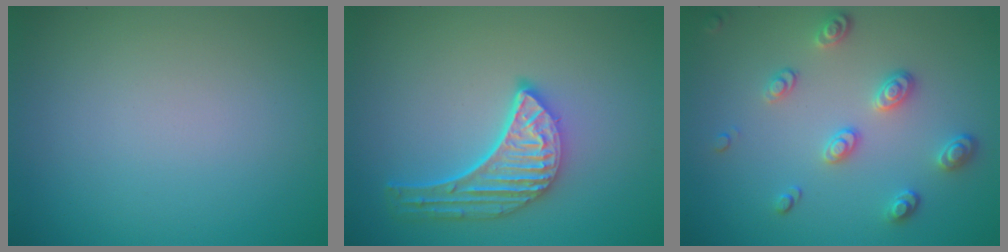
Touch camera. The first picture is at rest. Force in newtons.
{"total": 5.1, "press": 4.0, "slide": 3.2}
{"total": 2.8, "press": 2.4, "slide": 1.4}